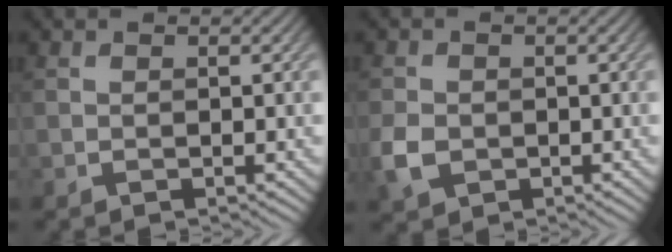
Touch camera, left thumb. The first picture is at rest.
{"total": 3.8, "force": [-1.1, 3.0, 2.0], "torque": [-0.055, -0.009, -0.026]}